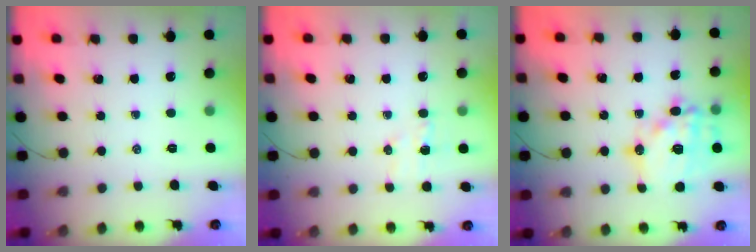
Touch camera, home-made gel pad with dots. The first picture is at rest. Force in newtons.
{"total": 5.4, "press": 5.3, "slide": 1.1}
{"total": 18.3, "press": 18.0, "slide": 3.5}